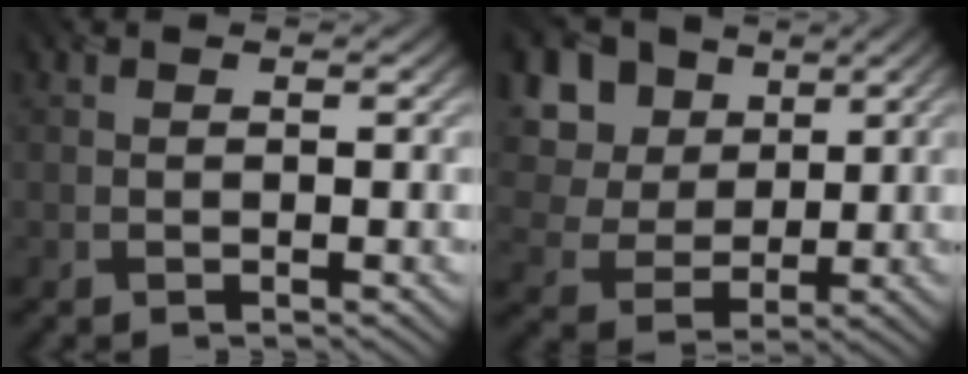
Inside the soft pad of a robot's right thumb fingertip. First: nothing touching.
{"total": 12.1, "force": [5.8, 8.9, 5.7], "torque": [-0.178, 0.023, 0.124]}